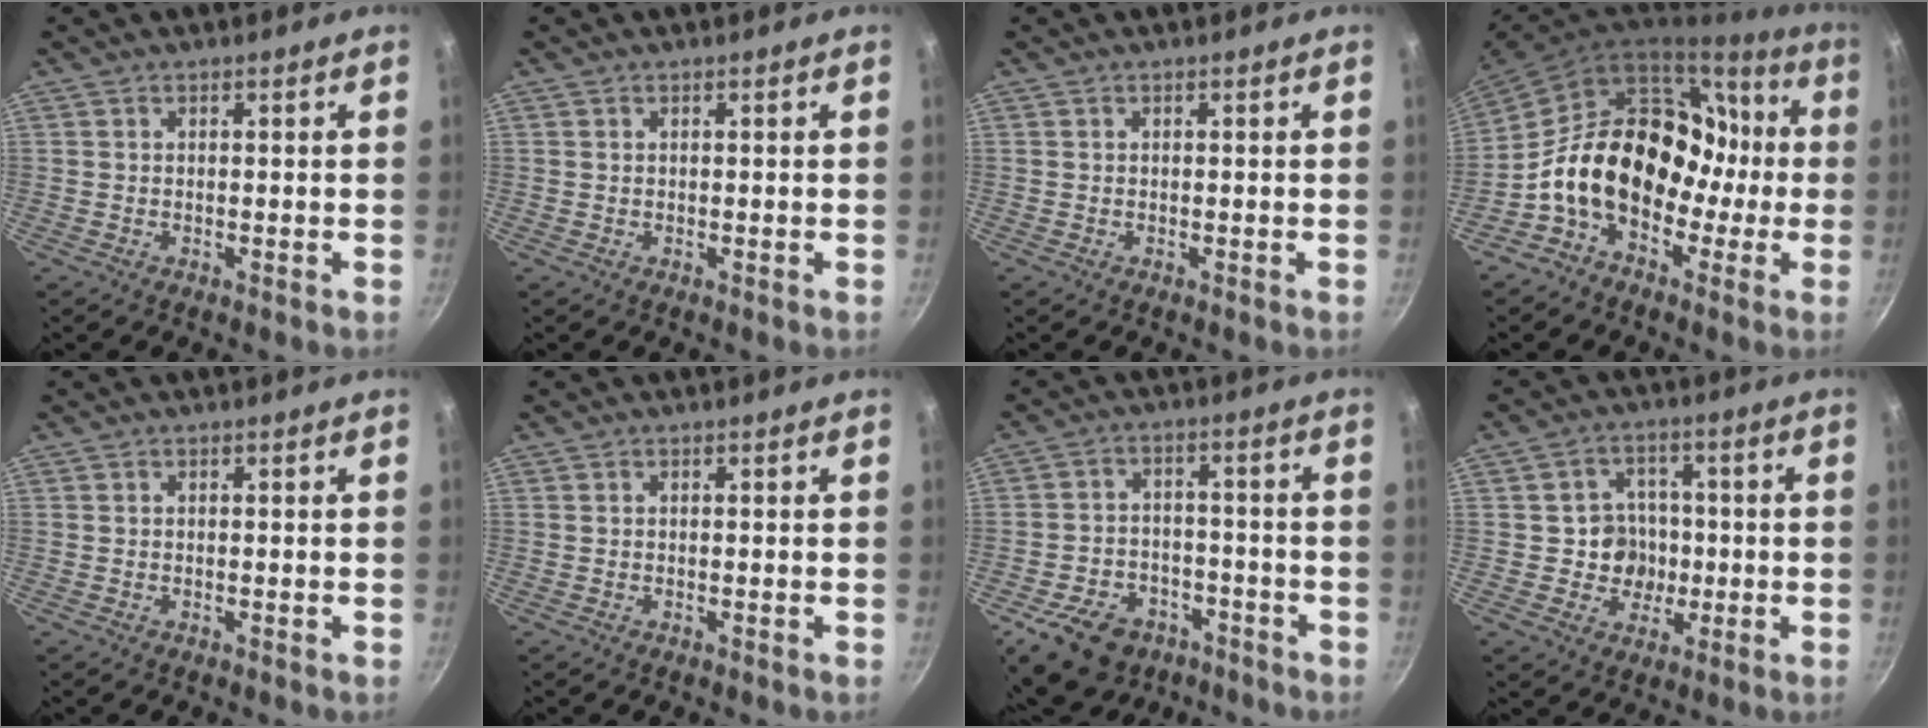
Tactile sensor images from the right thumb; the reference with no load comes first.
{"total": 0.0}
{"total": 0.0}
{"total": 21.7, "force": [-2.7, 16.0, 14.4], "torque": [-0.193, 0.073, -0.048]}
{"total": 0.0}
{"total": 0.0}
{"total": 14.4, "force": [-8.7, 9.7, 6.2], "torque": [-0.085, 0.049, -0.126]}
{"total": 7.6, "force": [-0.9, 7.1, 2.6], "torque": [0.002, 0.015, -0.015]}